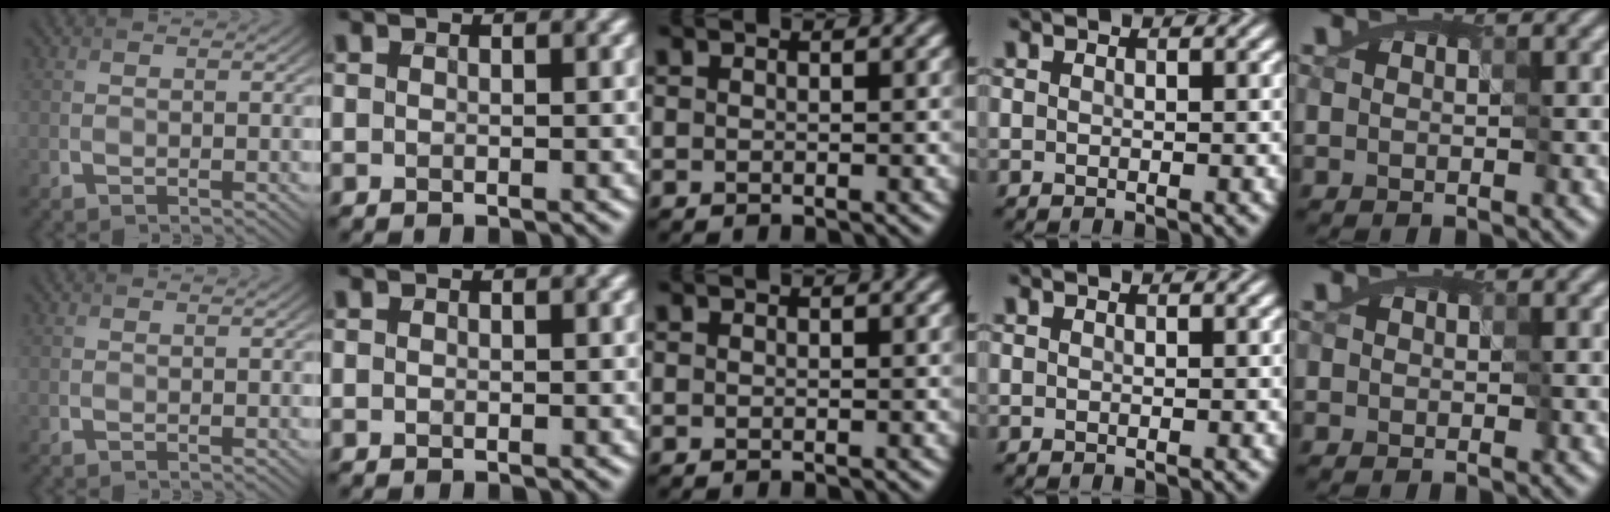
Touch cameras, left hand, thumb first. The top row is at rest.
{}